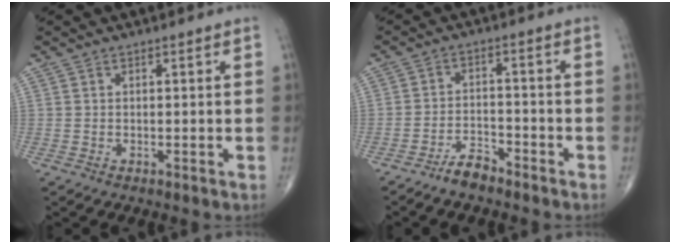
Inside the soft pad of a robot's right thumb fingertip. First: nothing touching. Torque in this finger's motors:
{"motor_torque": [0.69, -0.12, -0.23, -0.29, 0.03]}